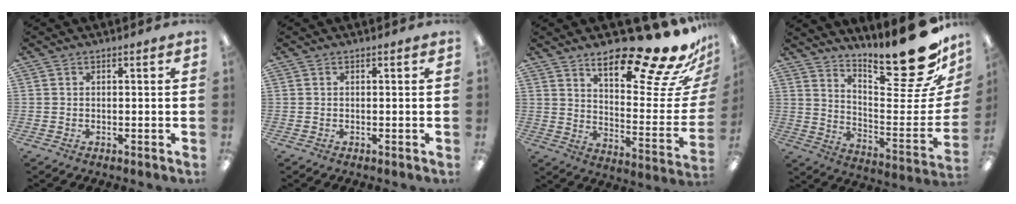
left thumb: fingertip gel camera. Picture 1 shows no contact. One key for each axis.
{"total": 0.0}
{"total": 21.7, "fx": 16.6, "fy": 4.0, "fz": 13.4, "tx": -0.189, "ty": -0.132, "tz": 0.260}
{"total": 22.0, "fx": 16.5, "fy": 5.7, "fz": 13.5, "tx": -0.158, "ty": -0.139, "tz": 0.263}